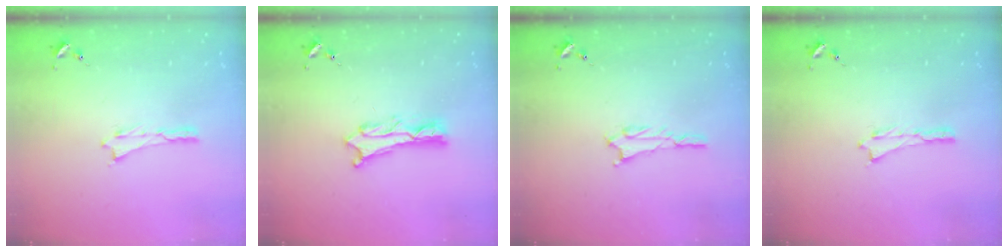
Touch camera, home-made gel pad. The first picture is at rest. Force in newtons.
{"total": 2.0, "press": 2.0, "slide": 0.2}
{"total": 1.8, "press": 1.8, "slide": 0.2}
{"total": 0.0}